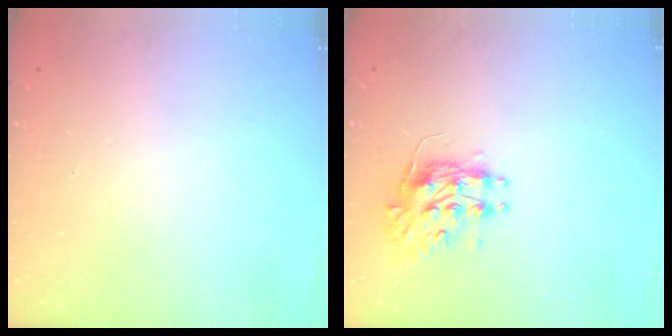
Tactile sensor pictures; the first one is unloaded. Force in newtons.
{"total": 10.0, "press": 10.0, "slide": 0.0}